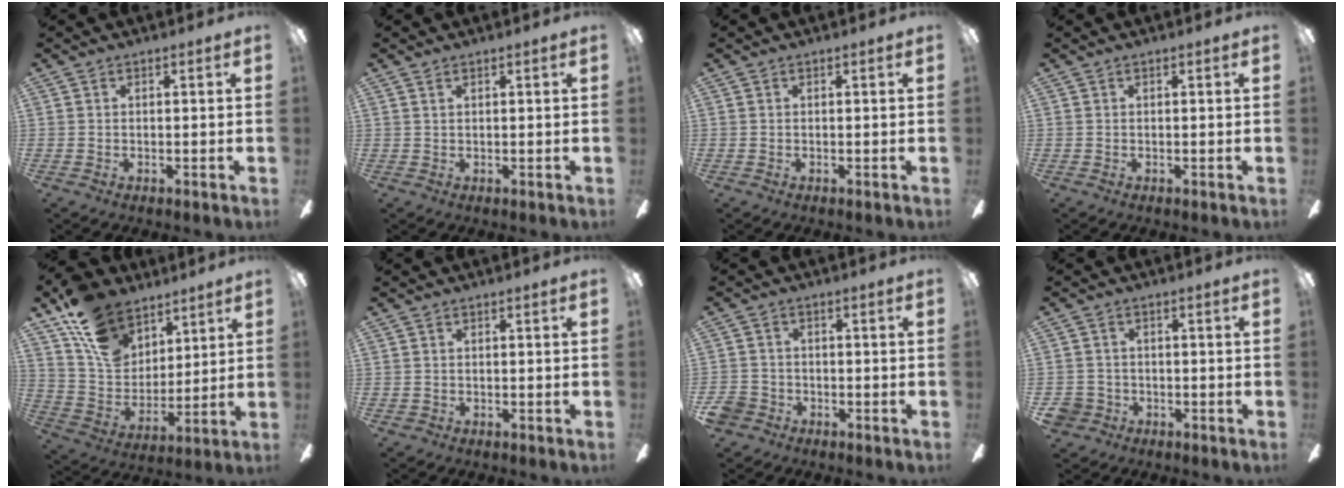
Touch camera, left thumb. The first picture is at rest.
{"total": 0.7, "force": [0.4, 0.4, 0.4], "torque": [-0.010, 0.003, 0.008]}
{"total": 0.0}
{"total": 0.0}
{"total": 16.8, "force": [11.1, 10.9, 6.5], "torque": [-0.128, -0.058, 0.214]}
{"total": 0.6, "force": [-0.1, 0.6, 0.1], "torque": [-0.002, 0.004, -0.004]}
{"total": 4.5, "force": [-2.6, 3.5, 1.1], "torque": [-0.044, 0.011, -0.053]}
{"total": 4.1, "force": [-1.9, 3.5, 0.6], "torque": [-0.026, 0.011, -0.038]}